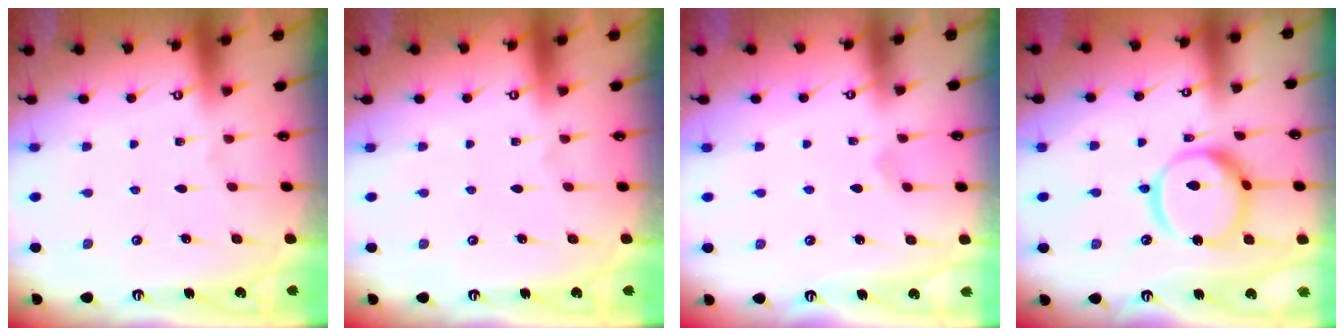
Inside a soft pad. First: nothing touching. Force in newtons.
{"total": 0.0}
{"total": 2.8, "press": 2.8, "slide": 0.4}
{"total": 14.7, "press": 14.6, "slide": 1.7}